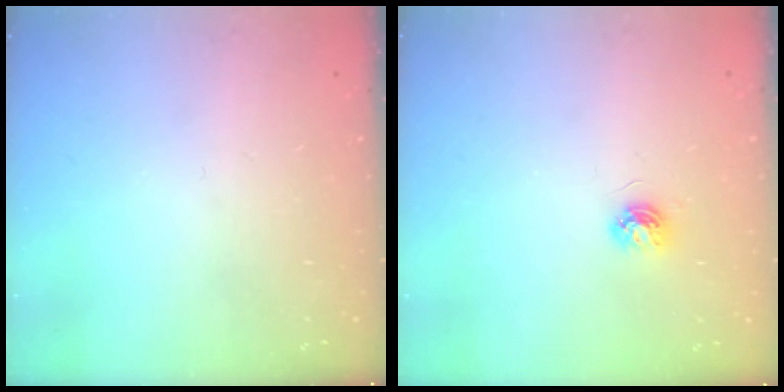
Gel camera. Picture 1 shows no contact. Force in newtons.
{"total": 5.2, "press": 5.1, "slide": 0.6}